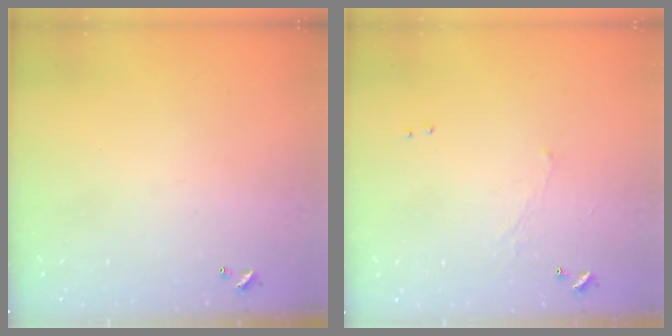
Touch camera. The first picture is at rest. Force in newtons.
{"total": 0.6, "press": 0.2, "slide": 0.5}